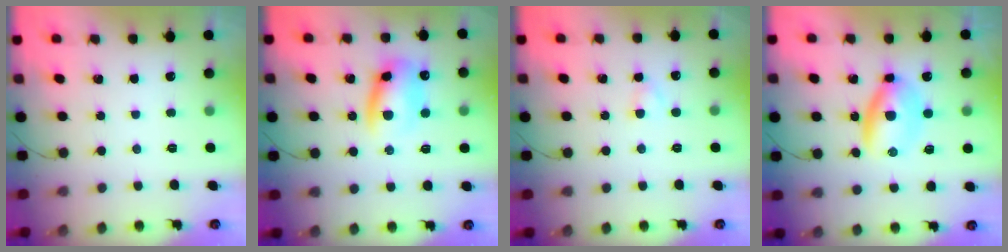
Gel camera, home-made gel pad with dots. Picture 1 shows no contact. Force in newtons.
{"total": 12.3, "press": 12.1, "slide": 2.0}
{"total": 2.7, "press": 2.5, "slide": 1.1}
{"total": 6.1, "press": 6.0, "slide": 1.2}